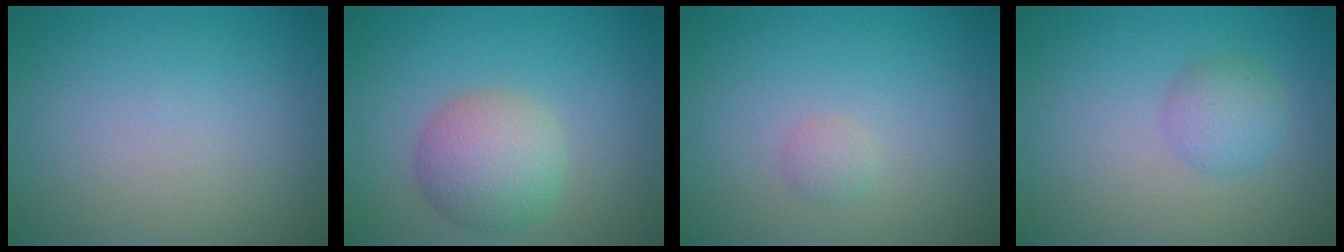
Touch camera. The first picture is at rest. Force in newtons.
{"total": 4.8, "press": 4.8, "slide": 0.1}
{"total": 0.9, "press": 0.9, "slide": 0.0}
{"total": 2.4, "press": 2.4, "slide": 0.1}